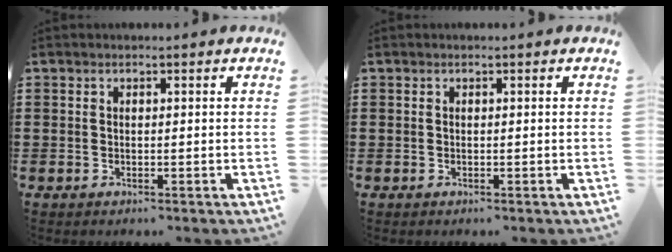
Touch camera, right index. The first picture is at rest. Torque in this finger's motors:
{"motor_torque": [-0.09, -0.21, 0.01, -0.01]}